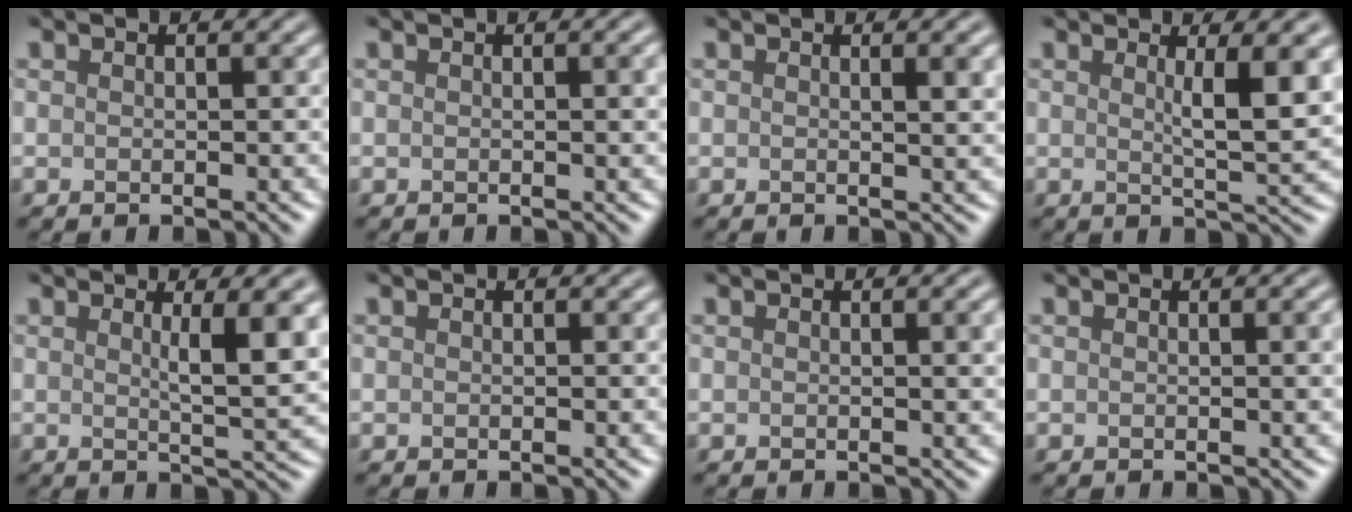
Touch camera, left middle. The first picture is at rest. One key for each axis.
{"total": 1.5, "fx": 0.0, "fy": 0.3, "fz": 1.5, "tx": -0.011, "ty": 0.008, "tz": 0.003}
{"total": 2.4, "fx": 0.5, "fy": 0.6, "fz": 2.2, "tx": -0.014, "ty": 0.008, "tz": 0.010}
{"total": 4.5, "fx": 1.1, "fy": 0.7, "fz": 4.3, "tx": -0.056, "ty": -0.002, "tz": 0.022}
{"total": 4.2, "fx": 1.0, "fy": 0.7, "fz": 4.0, "tx": -0.050, "ty": -0.001, "tz": 0.021}
{"total": 0.0}
{"total": 1.8, "fx": 0.1, "fy": 0.4, "fz": 1.8, "tx": -0.012, "ty": 0.008, "tz": 0.003}
{"total": 1.8, "fx": 0.0, "fy": 0.4, "fz": 1.8, "tx": -0.011, "ty": 0.008, "tz": 0.001}